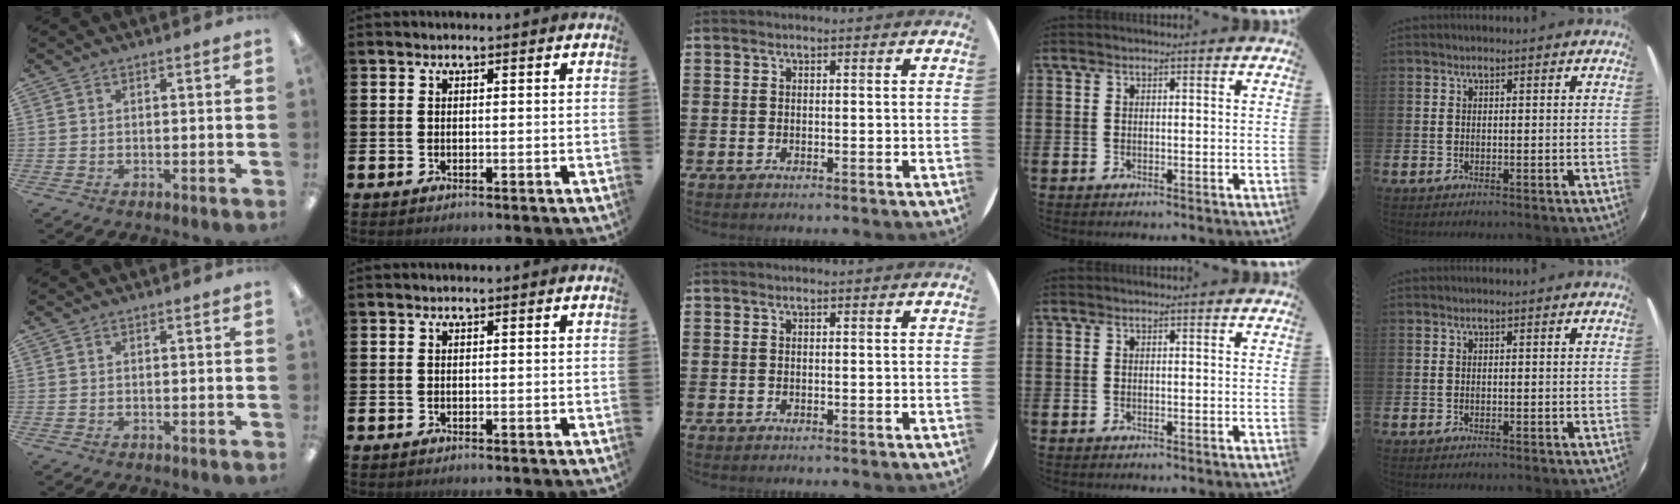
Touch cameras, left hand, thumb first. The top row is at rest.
{}